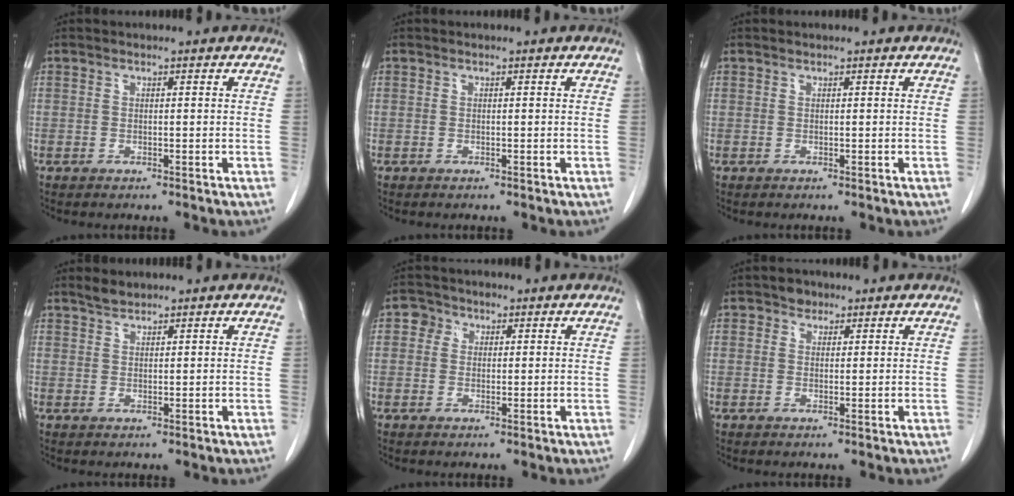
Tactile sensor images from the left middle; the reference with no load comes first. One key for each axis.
{"total": 0.0}
{"total": 0.0}
{"total": 1.7, "fx": 1.7, "fy": 0.4, "fz": 0.3, "tx": -0.009, "ty": 0.001, "tz": 0.033}
{"total": 2.4, "fx": 0.9, "fy": 2.1, "fz": 0.7, "tx": -0.009, "ty": 0.003, "tz": 0.010}
{"total": 1.6, "fx": 1.1, "fy": 1.2, "fz": 0.3, "tx": -0.001, "ty": -0.003, "tz": 0.013}